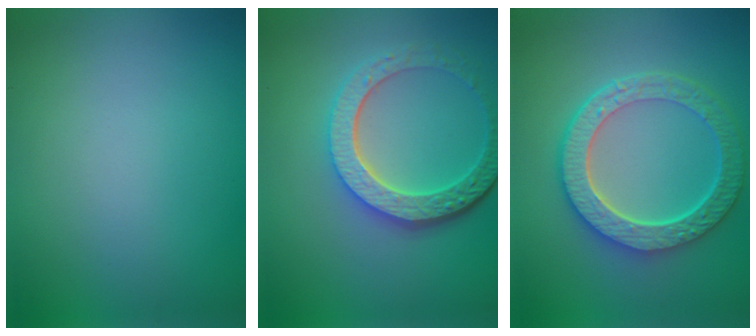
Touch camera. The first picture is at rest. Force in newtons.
{"total": 6.0, "press": 4.5, "slide": 4.0}
{"total": 6.7, "press": 5.3, "slide": 4.2}